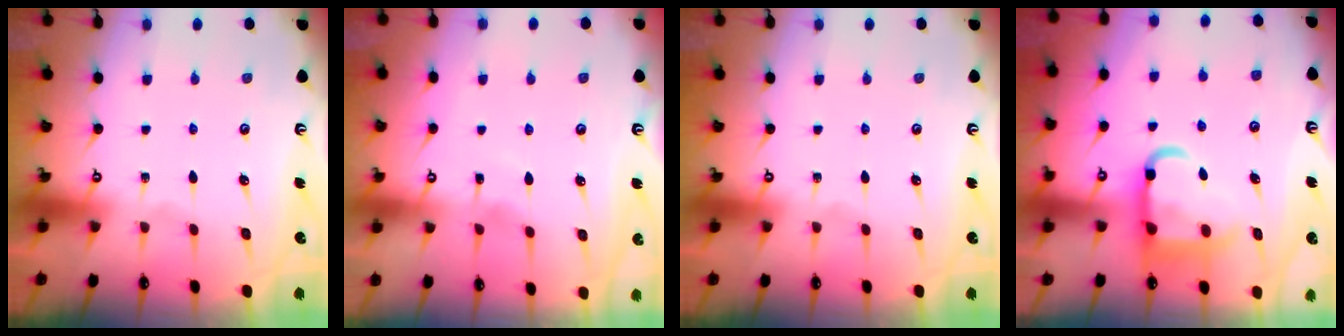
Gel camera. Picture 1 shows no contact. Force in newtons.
{"total": 3.5, "press": 3.5, "slide": 0.5}
{"total": 0.0}
{"total": 12.4, "press": 12.2, "slide": 1.6}